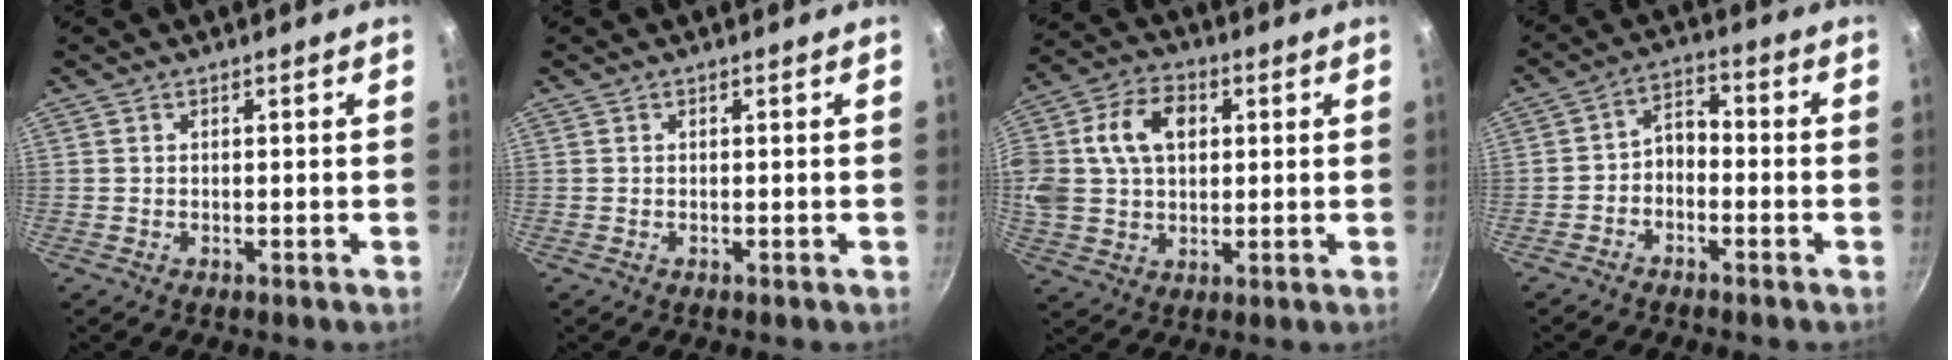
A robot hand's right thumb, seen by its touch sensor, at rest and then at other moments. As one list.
[{"total": 0.0}, {"total": 18.8, "force": [4.1, 13.9, 12.1], "torque": [-0.250, 0.032, 0.067]}, {"total": 4.8, "force": [-2.1, 3.1, 2.9], "torque": [-0.038, 0.044, -0.043]}]